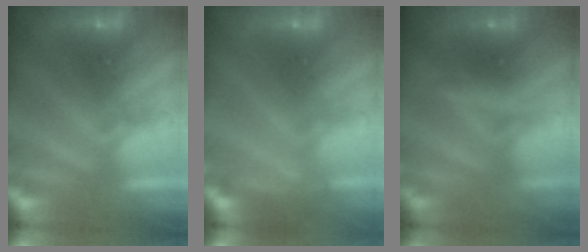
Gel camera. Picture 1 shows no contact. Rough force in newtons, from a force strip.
{"total": 2.5}
{"total": 2.4}